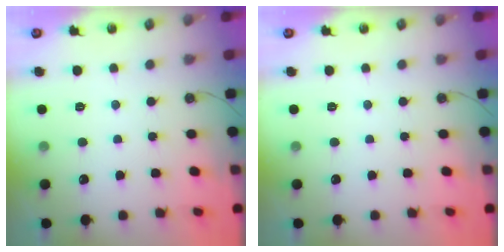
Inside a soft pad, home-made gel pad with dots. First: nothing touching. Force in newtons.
{"total": 0.0}